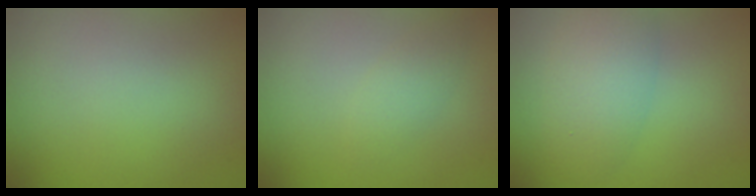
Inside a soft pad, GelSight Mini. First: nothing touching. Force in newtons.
{"total": 1.7, "press": 1.7, "slide": 0.0}
{"total": 4.9, "press": 4.9, "slide": 0.1}